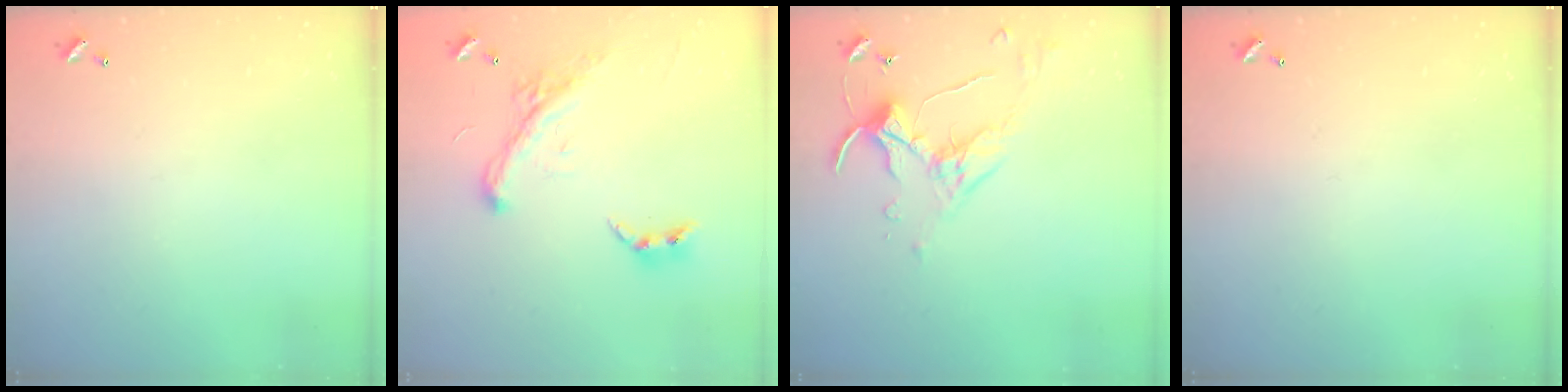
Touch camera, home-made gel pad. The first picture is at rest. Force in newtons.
{"total": 2.2, "press": 2.2, "slide": 0.1}
{"total": 4.3, "press": 4.2, "slide": 0.8}
{"total": 0.0}